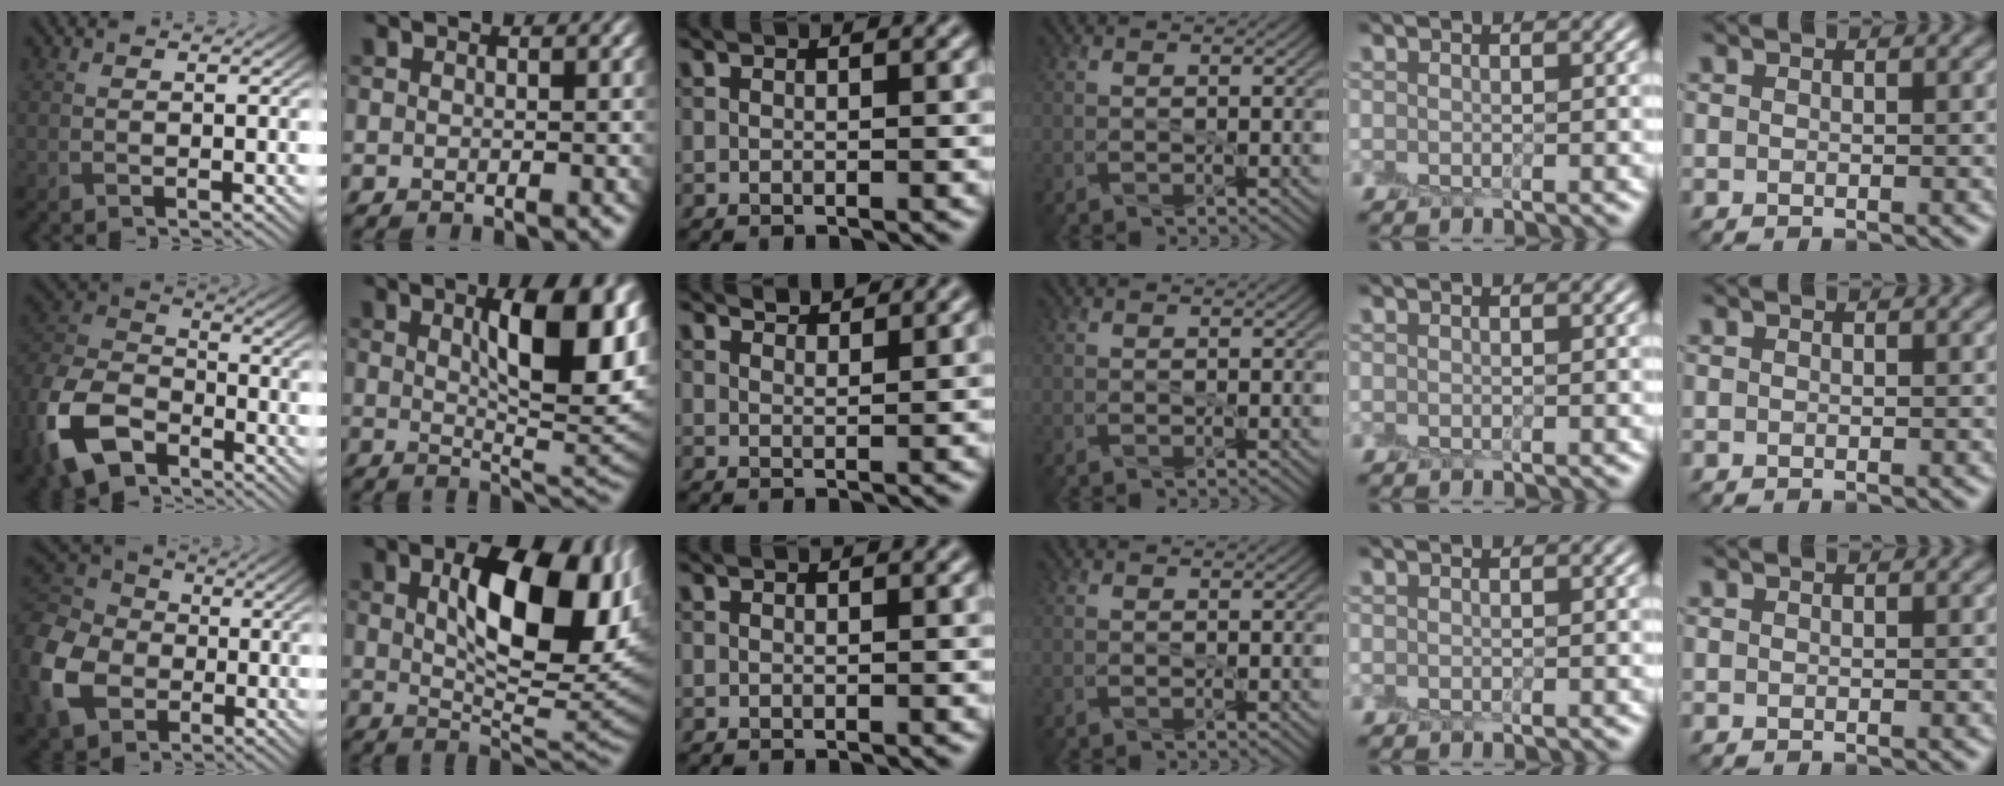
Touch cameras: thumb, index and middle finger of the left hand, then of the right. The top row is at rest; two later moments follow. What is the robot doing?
{"motion": "peel", "object": "postage stamp"}